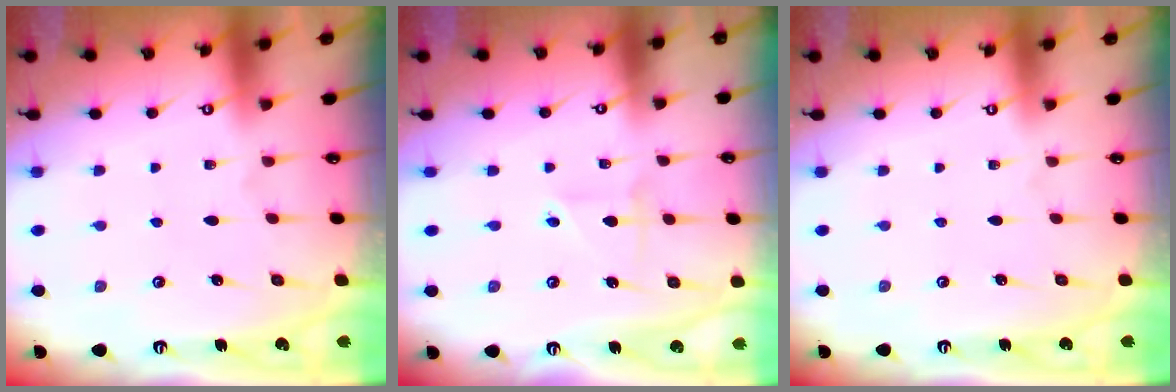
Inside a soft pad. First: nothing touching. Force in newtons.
{"total": 2.6, "press": 2.6, "slide": 0.3}
{"total": 0.0}